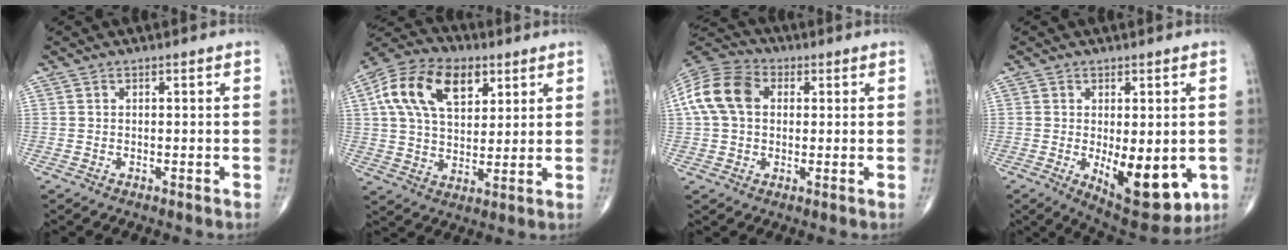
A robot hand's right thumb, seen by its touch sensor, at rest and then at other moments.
{"total": 16.9, "force": [6.5, 10.2, 11.8], "torque": [-0.198, 0.002, 0.112]}
{"total": 12.9, "force": [2.3, 9.3, 8.6], "torque": [-0.169, 0.029, 0.033]}
{"total": 13.1, "force": [-2.8, 5.8, 11.4], "torque": [-0.136, -0.024, -0.022]}